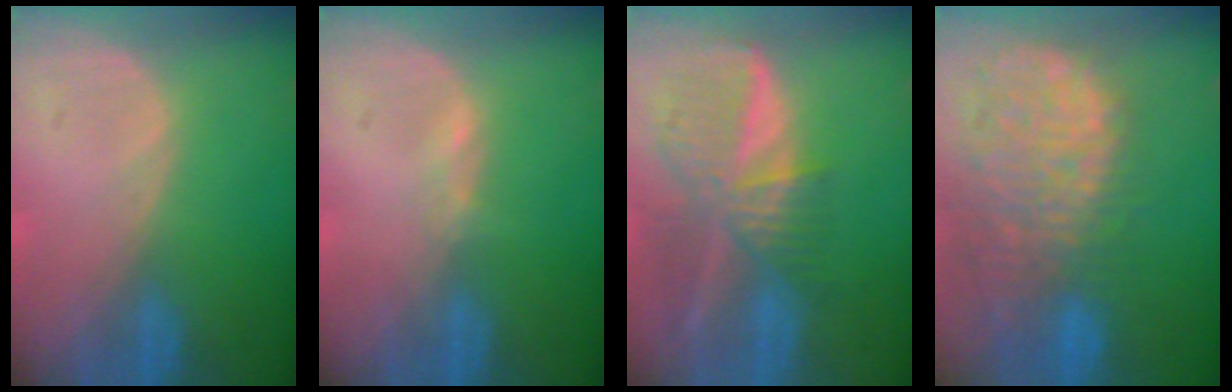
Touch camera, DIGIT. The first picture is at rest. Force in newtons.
{"total": 0.7, "press": 0.7, "slide": 0.2}
{"total": 9.3, "press": 8.1, "slide": 4.7}
{"total": 14.4, "press": 11.8, "slide": 8.3}